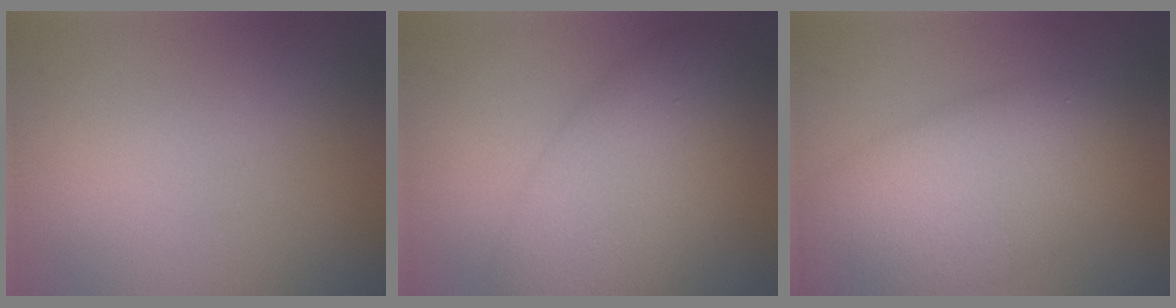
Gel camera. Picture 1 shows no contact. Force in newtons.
{"total": 9.0, "press": 9.0, "slide": 0.3}
{"total": 9.7, "press": 9.7, "slide": 0.8}